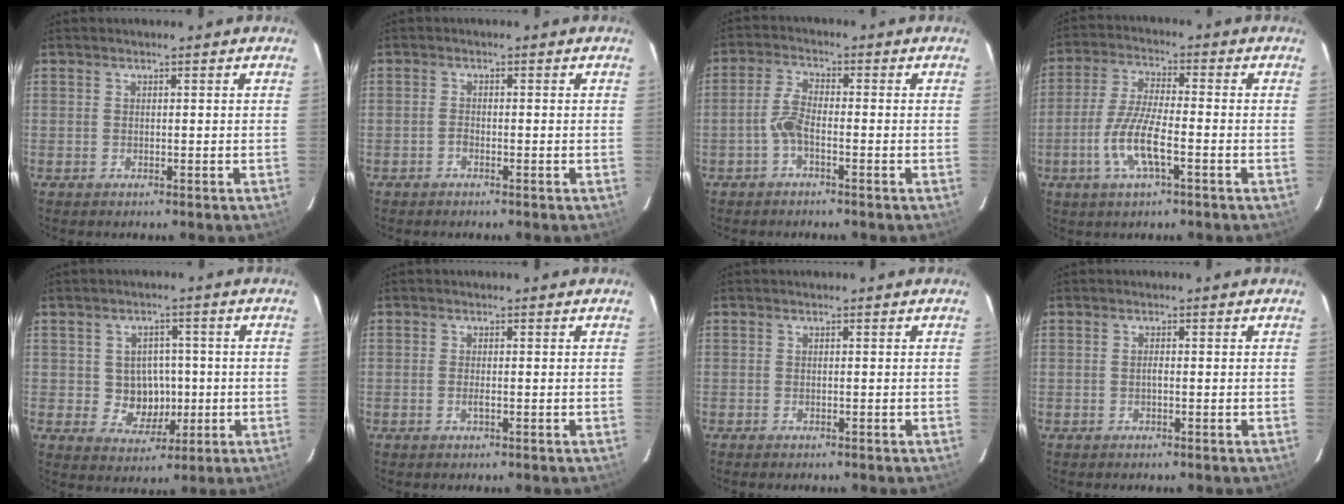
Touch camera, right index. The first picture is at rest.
{"total": 0.9, "force": [-0.7, 0.5, 0.3], "torque": [-0.005, 0.002, -0.017]}
{"total": 3.7, "force": [-1.8, 1.2, 3.0], "torque": [-0.071, 0.010, -0.038]}
{"total": 9.1, "force": [-3.4, 1.9, 8.2], "torque": [-0.171, -0.005, -0.068]}
{"total": 6.5, "force": [-0.4, 6.1, 2.4], "torque": [-0.048, 0.011, 0.010]}
{"total": 1.2, "force": [-0.5, 0.5, 1.1], "torque": [-0.022, -0.001, -0.009]}
{"total": 0.5, "force": [-0.5, 0.2, 0.2], "torque": [-0.004, -0.001, -0.009]}
{"total": 0.7, "force": [-0.2, 0.2, 0.6], "torque": [-0.012, 0.003, -0.005]}